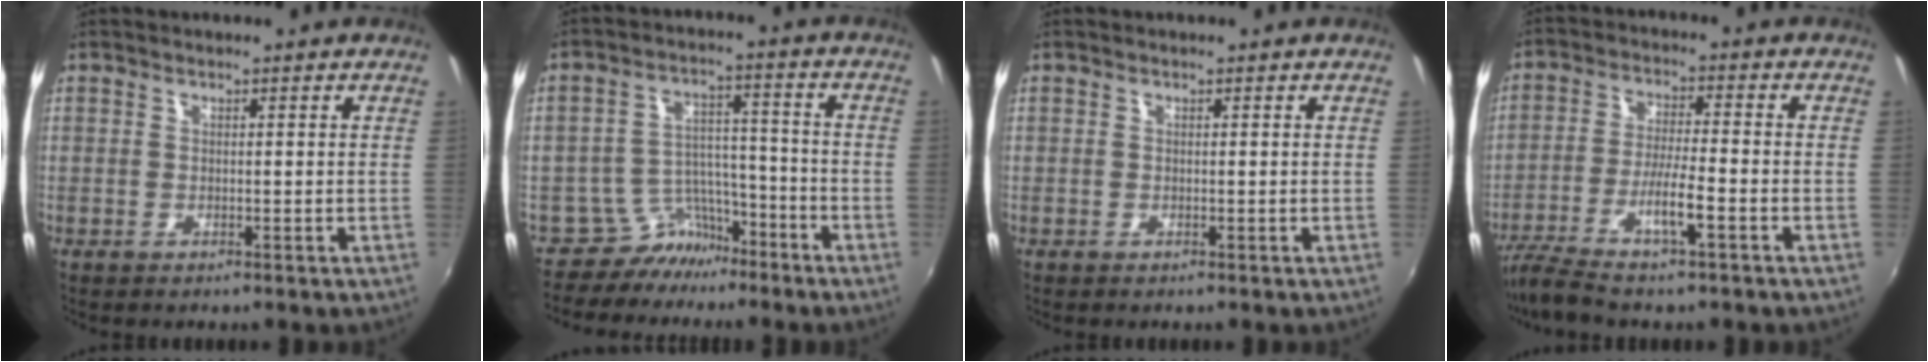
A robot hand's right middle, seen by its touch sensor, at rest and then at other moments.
{"total": 6.9, "force": [-5.9, 3.6, 0.2], "torque": [-0.001, 0.034, -0.097]}
{"total": 0.0}
{"total": 9.8, "force": [-6.3, 0.5, 7.5], "torque": [-0.153, -0.015, -0.113]}